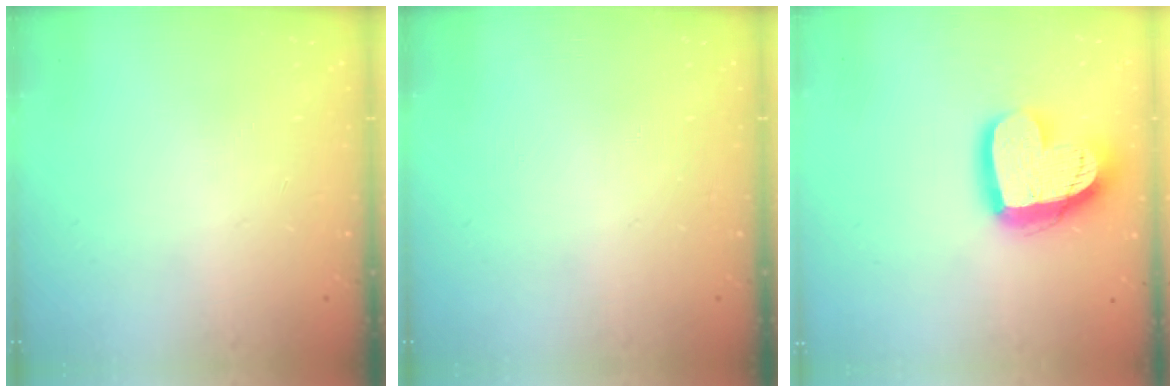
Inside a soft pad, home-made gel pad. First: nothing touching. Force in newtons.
{"total": 0.0}
{"total": 18.4, "press": 18.3, "slide": 1.6}